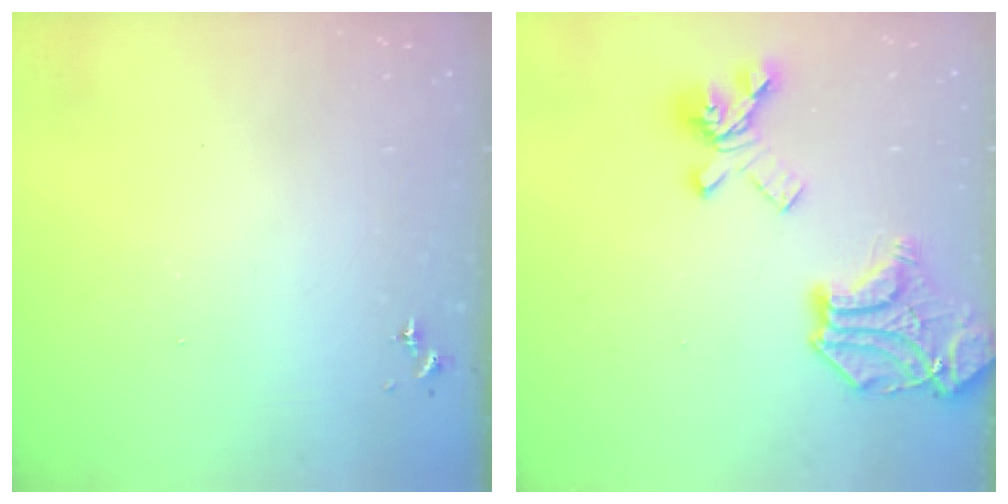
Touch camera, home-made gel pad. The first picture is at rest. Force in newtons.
{"total": 21.3, "press": 21.2, "slide": 1.6}